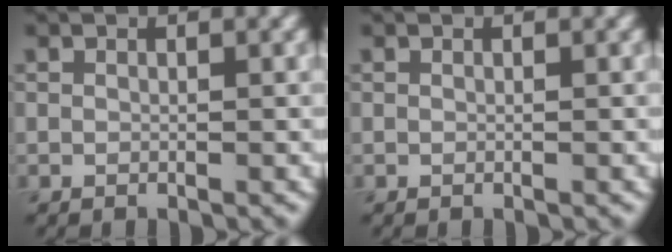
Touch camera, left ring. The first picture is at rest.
{"total": 0.0}